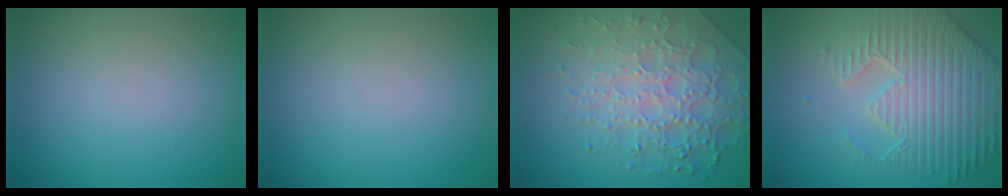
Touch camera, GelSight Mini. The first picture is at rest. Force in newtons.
{"total": 0.0}
{"total": 7.3, "press": 5.2, "slide": 5.1}
{"total": 7.8, "press": 5.8, "slide": 5.2}